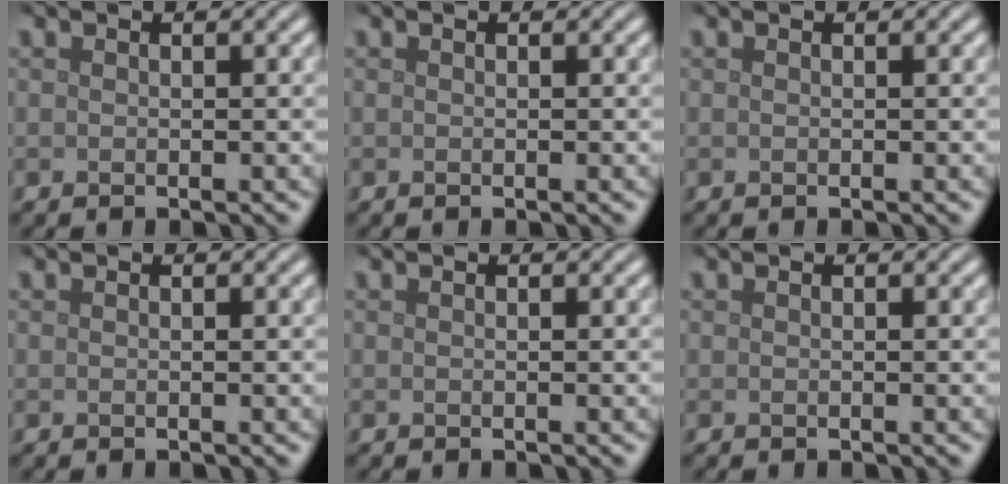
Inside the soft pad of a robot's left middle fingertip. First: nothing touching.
{"total": 0.0}
{"total": 0.0}
{"total": 0.0}
{"total": 0.0}
{"total": 0.0}